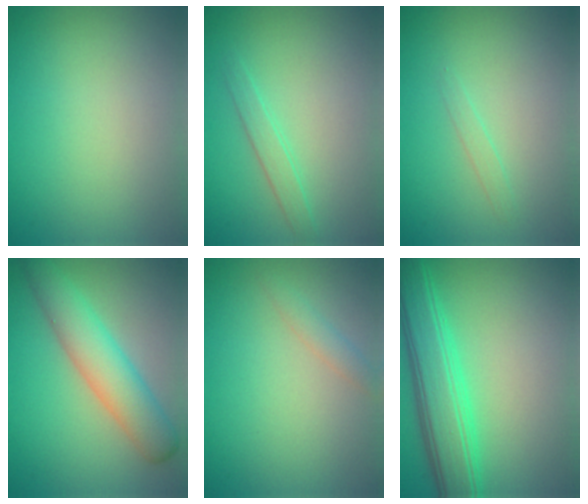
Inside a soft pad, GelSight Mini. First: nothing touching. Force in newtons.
{"total": 1.5, "press": 1.5, "slide": 0.1}
{"total": 0.8, "press": 0.8, "slide": 0.1}
{"total": 5.5, "press": 5.5, "slide": 0.1}
{"total": 1.3, "press": 1.3, "slide": 0.1}
{"total": 7.7, "press": 7.7, "slide": 0.3}